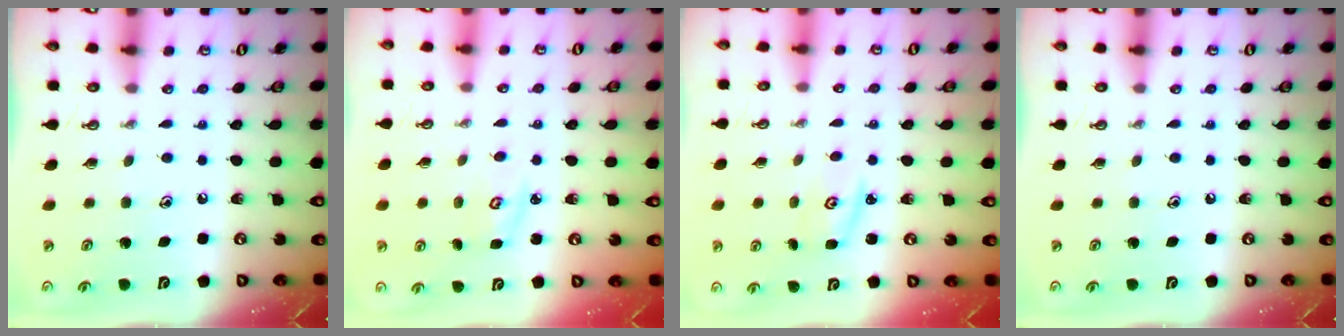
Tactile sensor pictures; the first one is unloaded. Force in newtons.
{"total": 3.6, "press": 3.6, "slide": 0.5}
{"total": 2.8, "press": 2.8, "slide": 0.4}
{"total": 0.0}